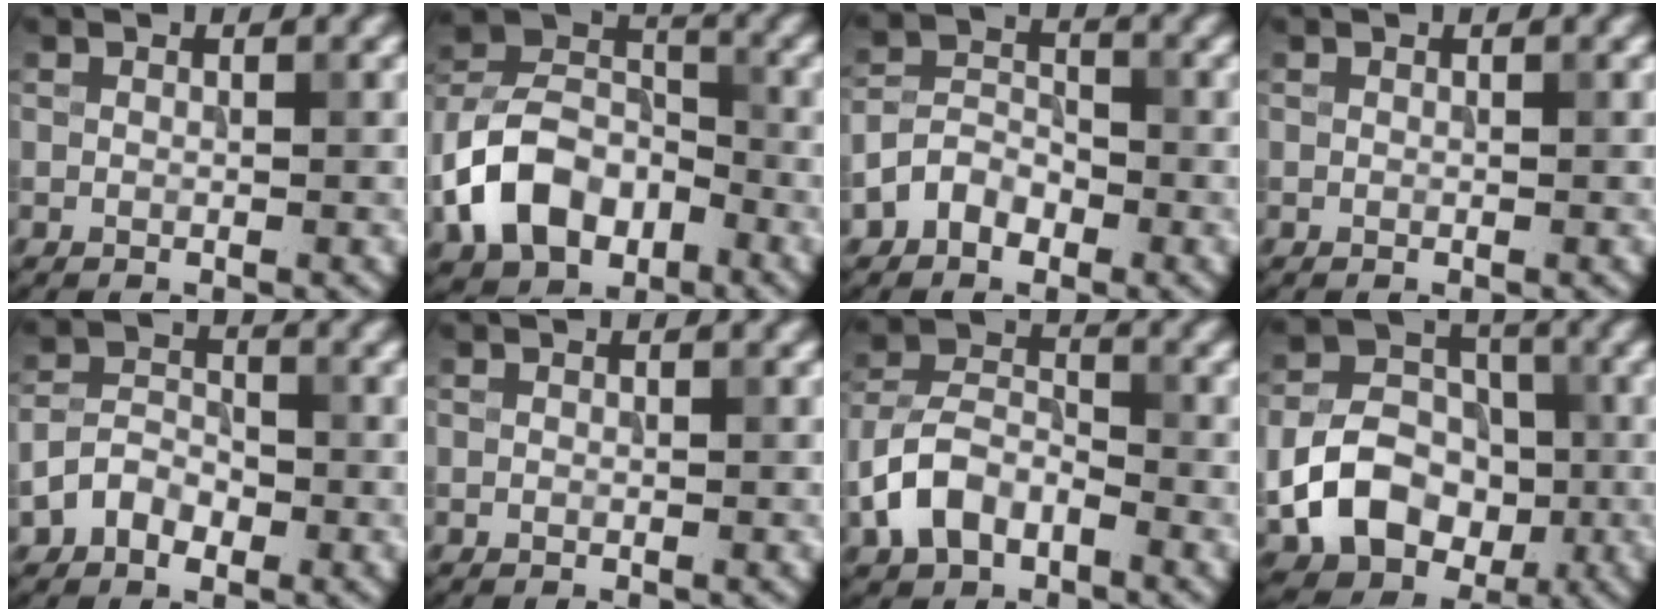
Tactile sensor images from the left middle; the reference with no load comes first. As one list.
[{"total": 8.4, "force": [-3.4, 5.9, 4.9], "torque": [-0.094, 0.008, -0.078]}, {"total": 3.4, "force": [-1.9, 2.4, 1.6], "torque": [-0.028, 0.009, -0.043]}, {"total": 0.0}, {"total": 3.7, "force": [-1.7, 2.5, 2.1], "torque": [-0.039, 0.006, -0.037]}, {"total": 0.0}, {"total": 5.3, "force": [-2.6, 3.3, 3.2], "torque": [-0.067, 0.008, -0.057]}, {"total": 8.8, "force": [-2.1, 6.8, 5.2], "torque": [-0.096, -0.006, -0.039]}]